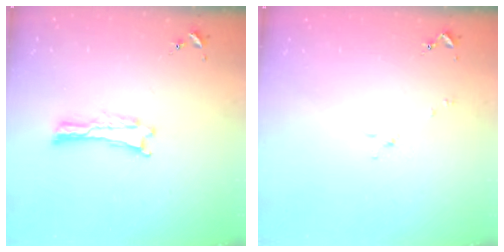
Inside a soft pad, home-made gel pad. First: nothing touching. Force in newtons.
{"total": 1.7, "press": 1.7, "slide": 0.3}